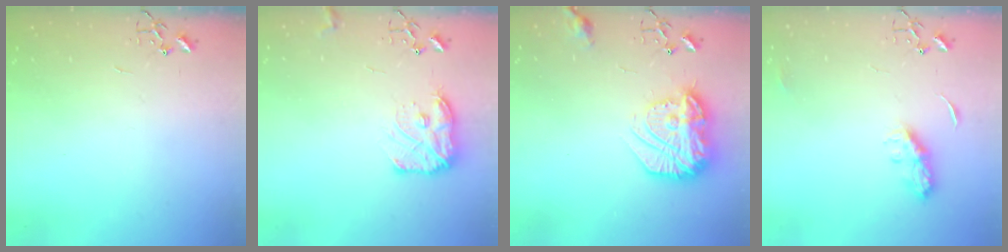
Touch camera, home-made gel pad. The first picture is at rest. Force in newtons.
{"total": 11.8, "press": 11.8, "slide": 0.6}
{"total": 18.4, "press": 18.3, "slide": 1.4}
{"total": 7.2, "press": 7.2, "slide": 0.3}